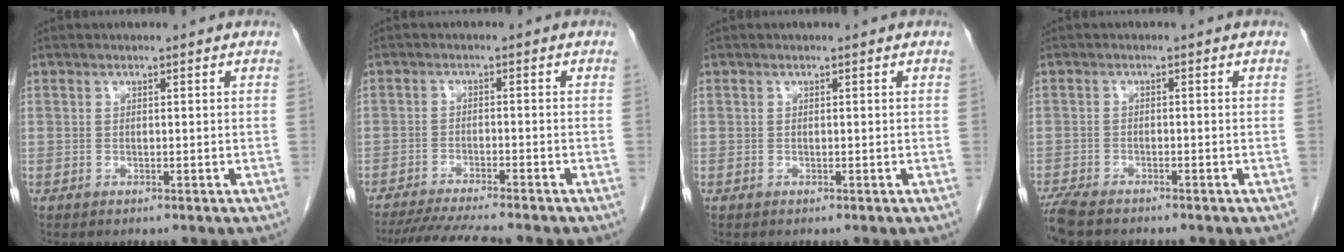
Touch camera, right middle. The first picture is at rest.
{"total": 8.9, "force": [-8.0, -0.2, 4.1], "torque": [-0.062, -0.022, -0.128]}
{"total": 0.0}
{"total": 5.5, "force": [-4.7, 1.5, 2.5], "torque": [-0.048, -0.014, -0.083]}